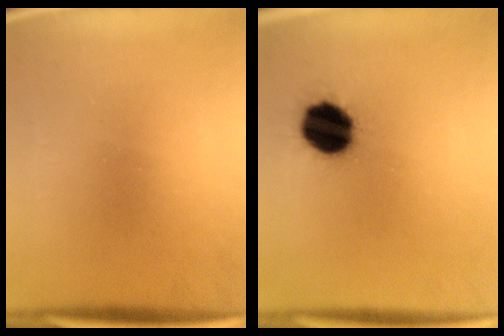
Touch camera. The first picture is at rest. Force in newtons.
{"total": 13.6}